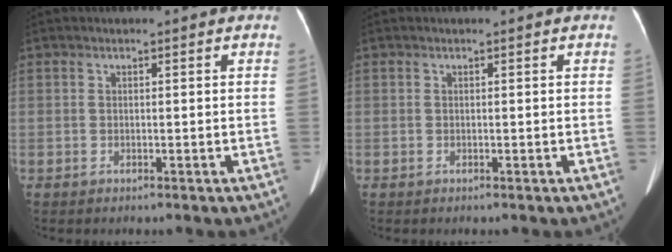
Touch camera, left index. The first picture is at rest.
{"total": 0.0}